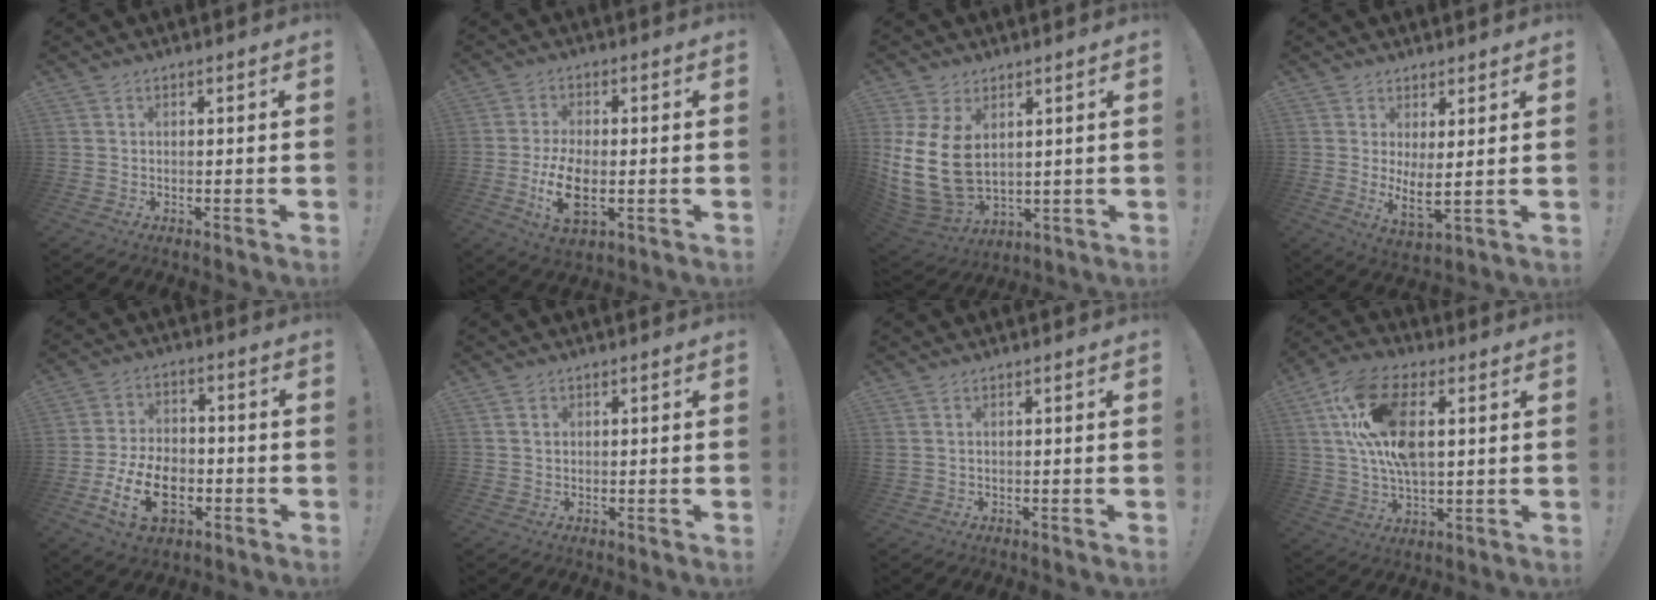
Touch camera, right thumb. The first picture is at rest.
{"total": 9.8, "force": [-2.2, 5.2, 8.0], "torque": [-0.155, -0.004, -0.035]}
{"total": 15.7, "force": [2.6, 10.9, 11.1], "torque": [-0.236, -0.025, 0.057]}
{"total": 5.7, "force": [2.2, 0.7, 5.3], "torque": [-0.072, -0.033, 0.041]}
{"total": 14.4, "force": [-5.2, 9.6, 9.4], "torque": [-0.165, 0.031, -0.086]}
{"total": 1.3, "force": [0.6, 1.1, 0.6], "torque": [-0.008, 0.003, 0.009]}
{"total": 0.6, "force": [0.4, 0.1, 0.5], "torque": [-0.015, 0.001, 0.008]}
{"total": 17.5, "force": [4.3, 9.0, 14.3], "torque": [-0.281, -0.001, 0.073]}